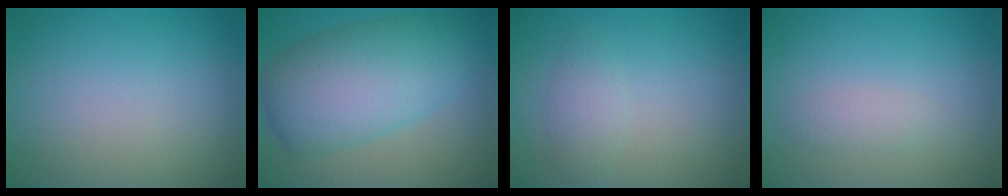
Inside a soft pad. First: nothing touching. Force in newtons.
{"total": 8.8, "press": 8.8, "slide": 0.2}
{"total": 1.8, "press": 1.8, "slide": 0.2}
{"total": 1.2, "press": 1.2, "slide": 0.1}